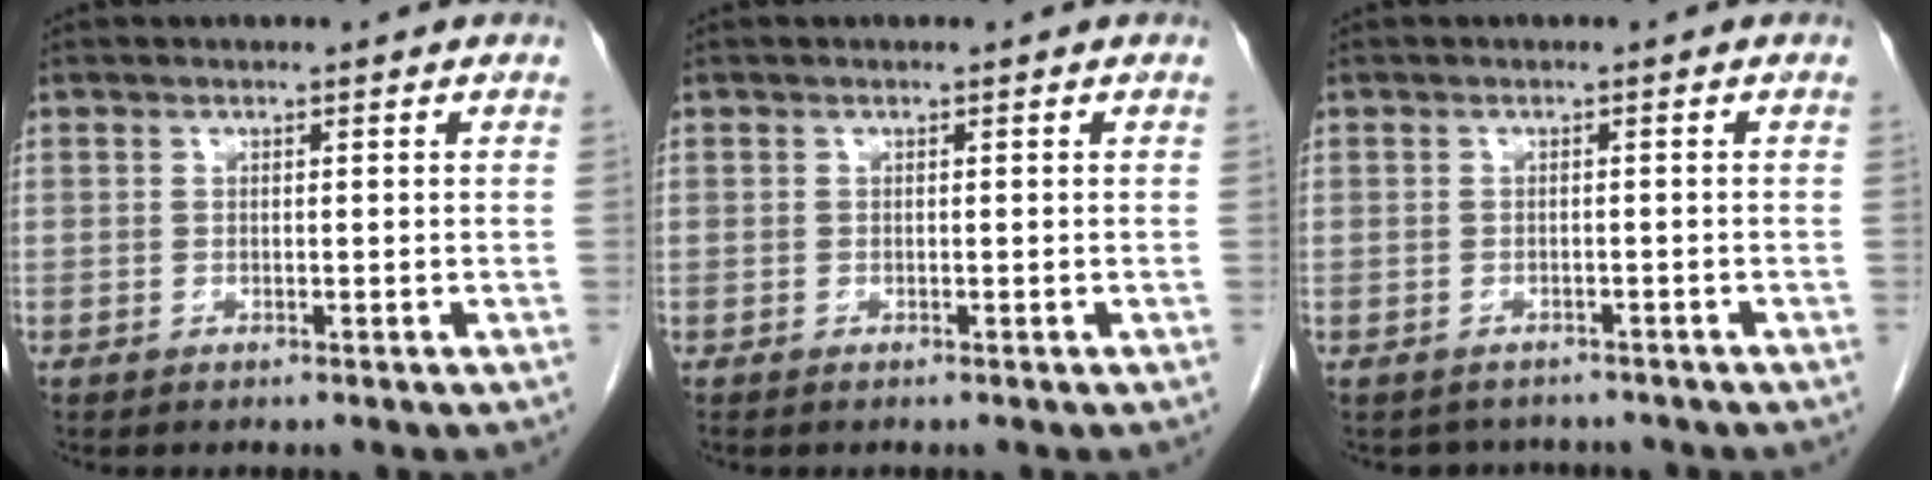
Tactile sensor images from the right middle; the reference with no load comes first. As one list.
[{"total": 0.0}, {"total": 3.6, "force": [-3.3, 1.6, 0.0], "torque": [-0.002, 0.005, -0.042]}]